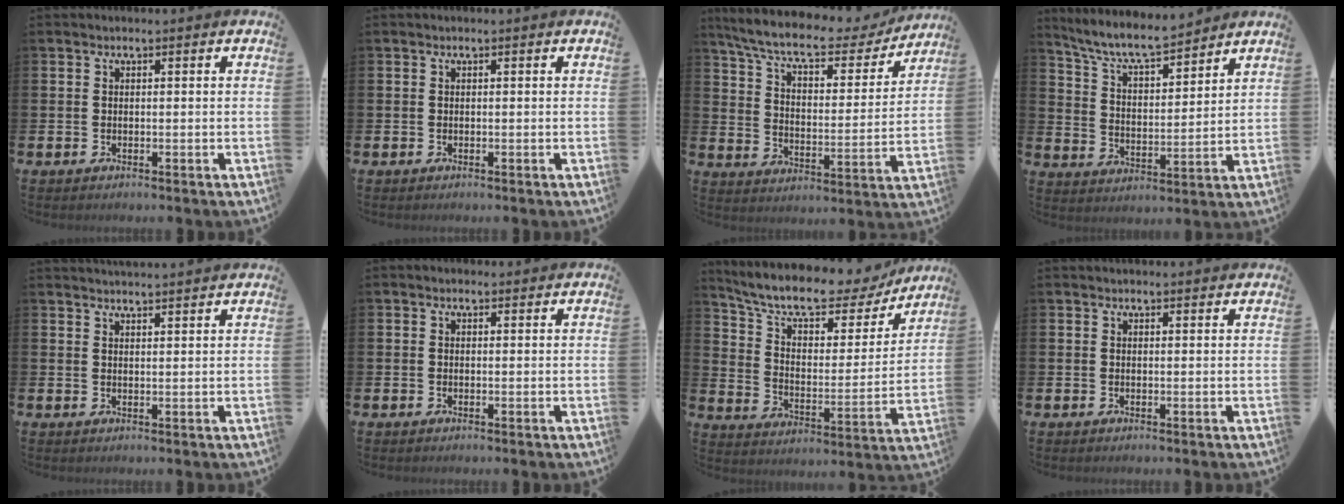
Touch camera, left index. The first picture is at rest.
{"total": 0.0}
{"total": 9.1, "force": [7.9, 2.1, 3.9], "torque": [-0.101, -0.050, 0.130]}
{"total": 7.8, "force": [7.1, 1.3, 2.9], "torque": [-0.083, -0.043, 0.124]}
{"total": 2.6, "force": [2.6, -0.3, -0.1], "torque": [0.002, -0.016, 0.046]}
{"total": 0.7, "force": [0.4, 0.4, 0.3], "torque": [0.007, -0.001, 0.004]}
{"total": 10.7, "force": [9.1, 3.2, 4.6], "torque": [-0.112, -0.062, 0.154]}
{"total": 1.0, "force": [1.0, 0.1, 0.1], "torque": [0.010, -0.003, 0.016]}